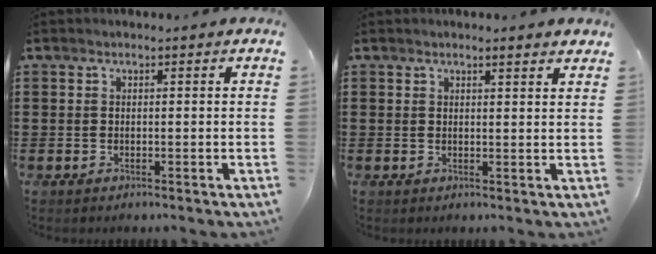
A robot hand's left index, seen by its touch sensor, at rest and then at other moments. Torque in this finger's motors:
{"motor_torque": [0.39, -0.17, 0.01, 0.00]}